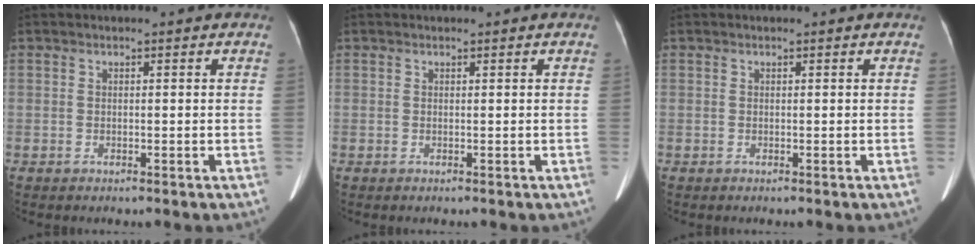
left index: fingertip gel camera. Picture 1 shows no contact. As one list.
[{"total": 0.0}, {"total": 0.0}]